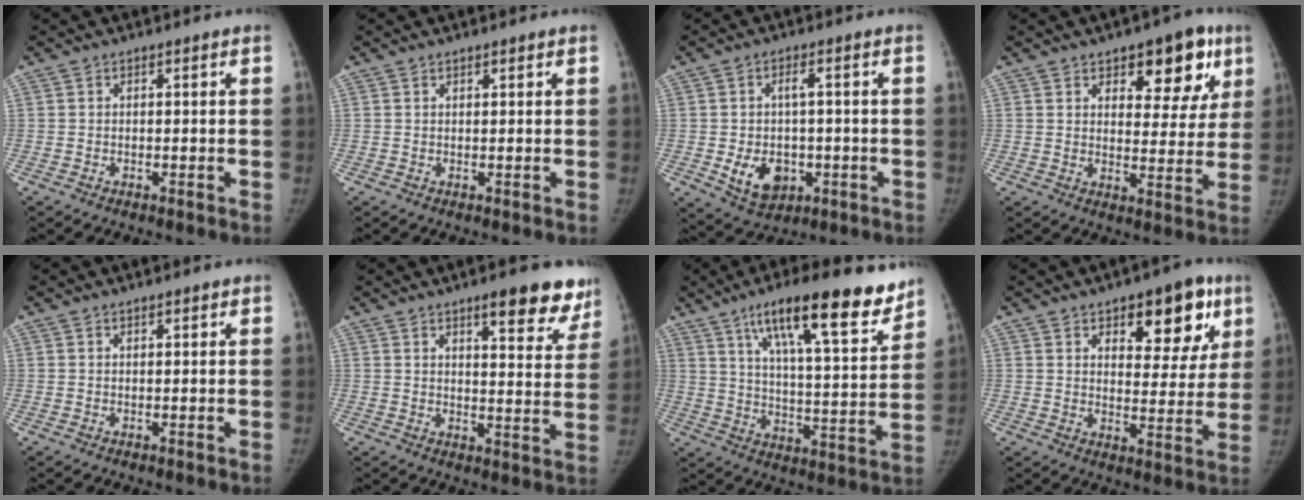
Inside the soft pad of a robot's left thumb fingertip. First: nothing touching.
{"total": 0.8, "force": [0.6, 0.2, 0.5], "torque": [-0.007, -0.002, 0.010]}
{"total": 8.7, "force": [-1.9, 6.0, 6.0], "torque": [-0.081, 0.008, -0.016]}
{"total": 12.7, "force": [6.7, 6.4, 8.7], "torque": [-0.057, -0.026, 0.087]}
{"total": 1.1, "force": [0.8, 0.3, 0.6], "torque": [-0.009, -0.004, 0.014]}
{"total": 13.0, "force": [9.0, 3.8, 8.5], "torque": [-0.061, -0.047, 0.111]}
{"total": 21.4, "force": [13.9, 5.1, 15.5], "torque": [-0.212, -0.052, 0.220]}
{"total": 14.6, "force": [7.6, 7.0, 10.2], "torque": [-0.077, -0.031, 0.105]}